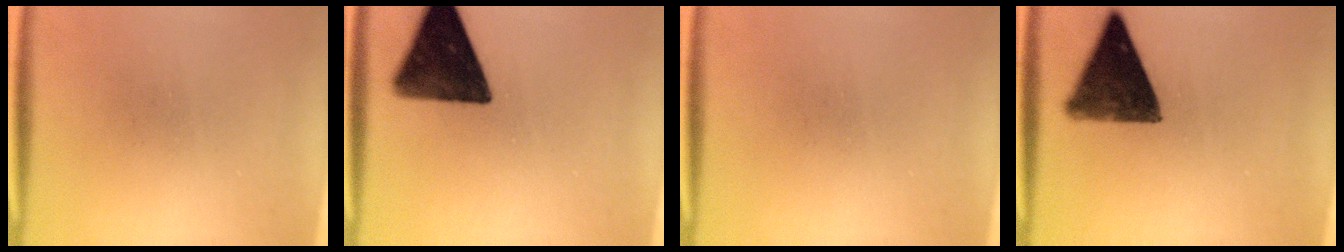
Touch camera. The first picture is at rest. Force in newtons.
{"total": 14.6}
{"total": 0.0}
{"total": 11.5}